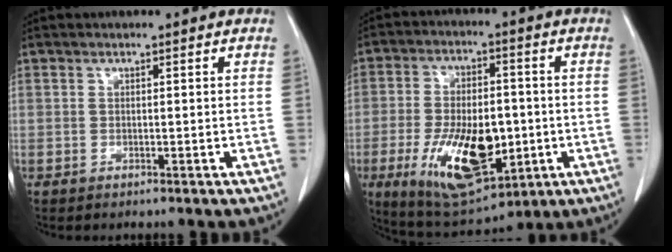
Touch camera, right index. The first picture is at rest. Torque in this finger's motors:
{"motor_torque": [1.61, -0.52, 0.40, 0.21]}